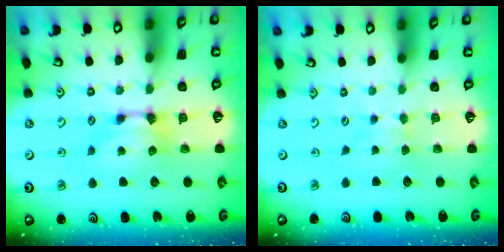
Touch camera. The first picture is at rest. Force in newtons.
{"total": 2.2, "press": 2.2, "slide": 0.4}